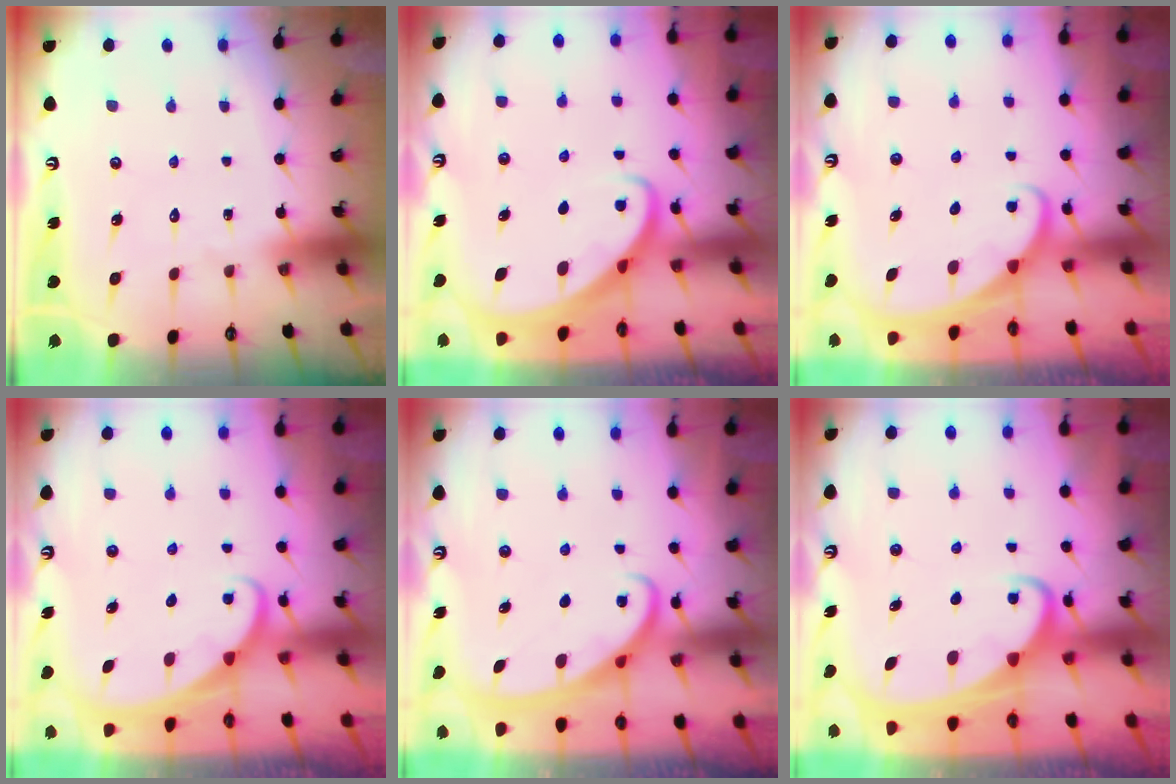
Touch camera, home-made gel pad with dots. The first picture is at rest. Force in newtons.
{"total": 2.6, "press": 2.6, "slide": 0.3}
{"total": 1.5, "press": 1.5, "slide": 0.1}
{"total": 1.8, "press": 1.8, "slide": 0.1}
{"total": 2.7, "press": 2.6, "slide": 0.4}
{"total": 3.1, "press": 3.1, "slide": 0.3}